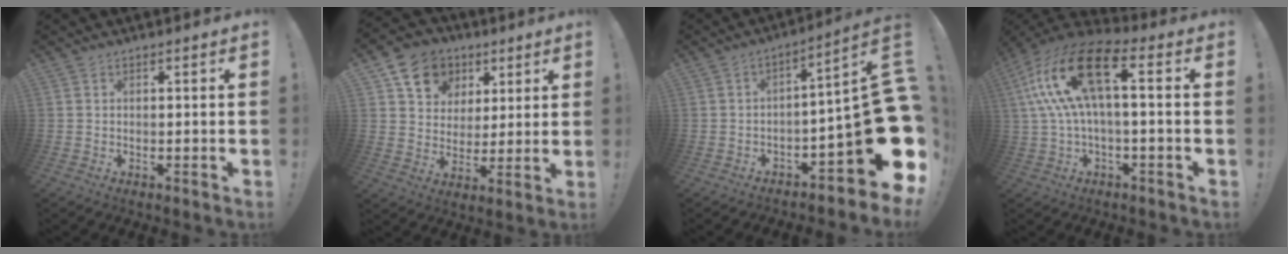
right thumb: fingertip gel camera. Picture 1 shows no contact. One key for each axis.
{"total": 13.2, "fx": 6.4, "fy": 10.5, "fz": 4.7, "tx": -0.070, "ty": -0.026, "tz": 0.127}
{"total": 18.8, "fx": -4.4, "fy": 5.2, "fz": 17.5, "tx": -0.223, "ty": 0.008, "tz": -0.067}
{"total": 18.5, "fx": 3.4, "fy": 7.7, "fz": 16.5, "tx": -0.333, "ty": 0.004, "tz": 0.055}